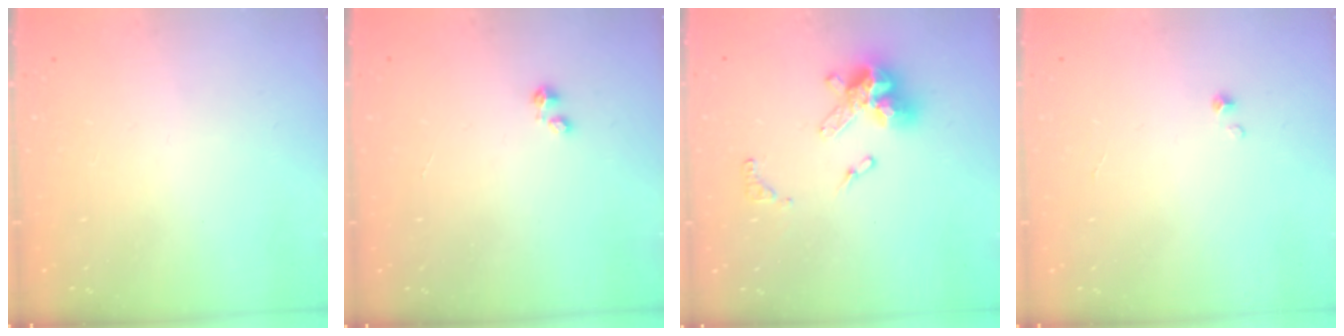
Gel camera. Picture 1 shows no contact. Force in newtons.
{"total": 0.0}
{"total": 14.1, "press": 14.1, "slide": 0.9}
{"total": 0.0}